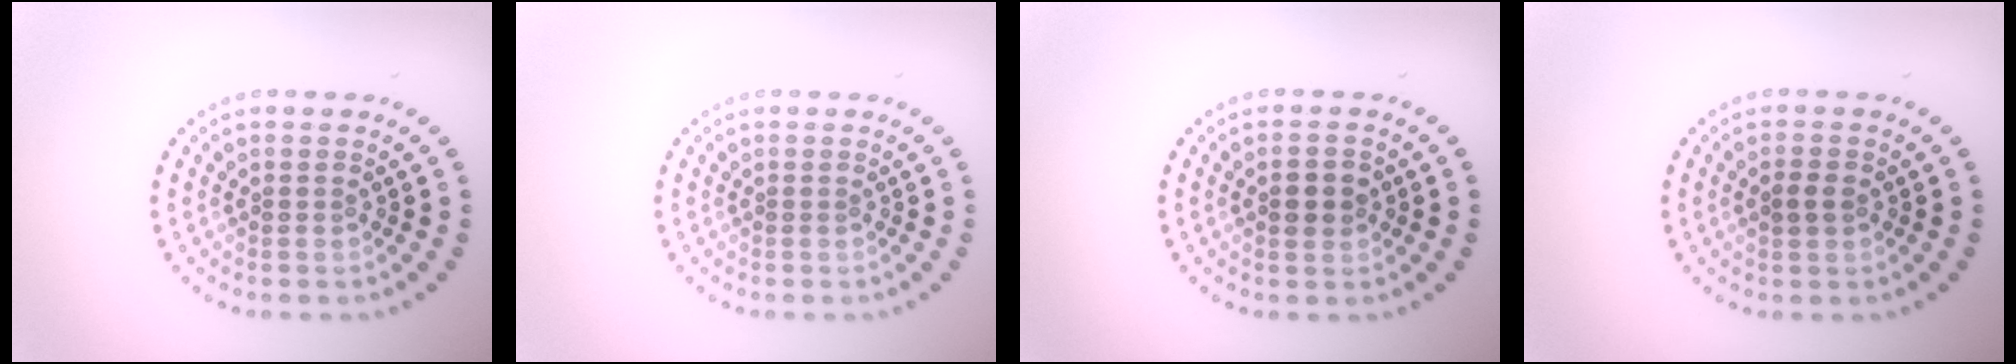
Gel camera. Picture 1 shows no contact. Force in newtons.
{"total": 0.0}
{"total": 2.5, "press": 2.5, "slide": 0.2}
{"total": 1.6, "press": 1.6, "slide": 0.1}